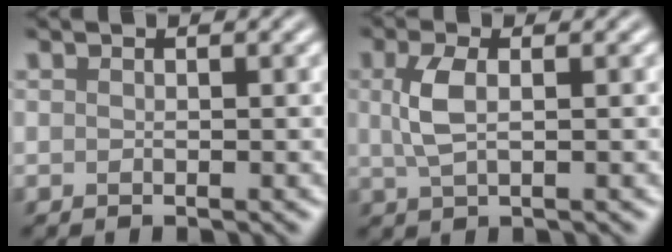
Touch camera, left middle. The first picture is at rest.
{"total": 2.8, "force": [0.6, 1.2, 2.5], "torque": [-0.060, 0.001, 0.011]}